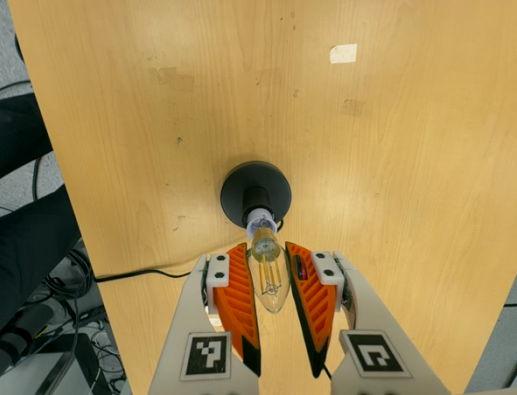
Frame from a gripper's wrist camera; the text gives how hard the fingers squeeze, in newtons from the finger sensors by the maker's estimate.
{"total": 11.6, "left": 12.0, "right": 11.1}